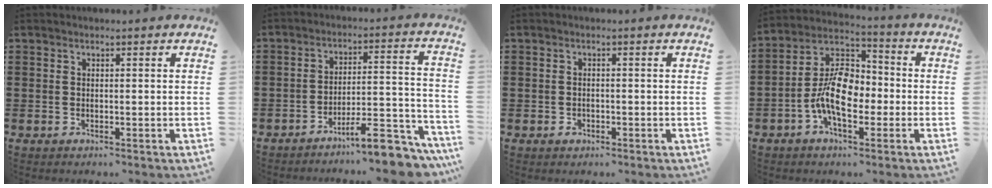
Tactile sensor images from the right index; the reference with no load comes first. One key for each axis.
{"total": 9.6, "fx": -8.0, "fy": 1.6, "fz": 5.1, "tx": -0.067, "ty": 0.024, "tz": -0.145}
{"total": 0.9, "fx": -0.6, "fy": 0.5, "fz": 0.5, "tx": -0.012, "ty": -0.004, "tz": -0.011}
{"total": 9.7, "fx": -2.6, "fy": 5.2, "fz": 7.7, "tx": -0.175, "ty": 0.003, "tz": -0.054}